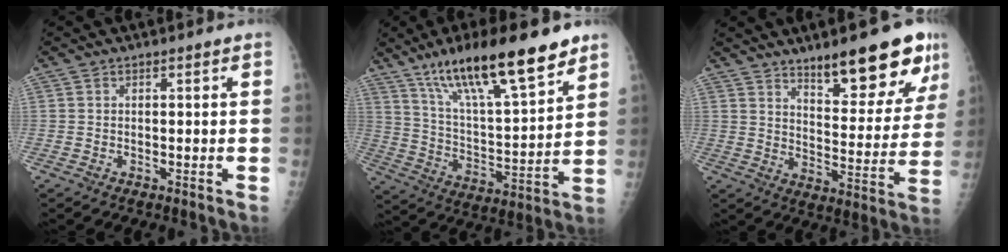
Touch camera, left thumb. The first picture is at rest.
{"total": 21.9, "force": [14.5, 5.3, 15.6], "torque": [-0.242, -0.055, 0.251]}
{"total": 17.5, "force": [11.4, 5.0, 12.3], "torque": [-0.127, -0.075, 0.168]}